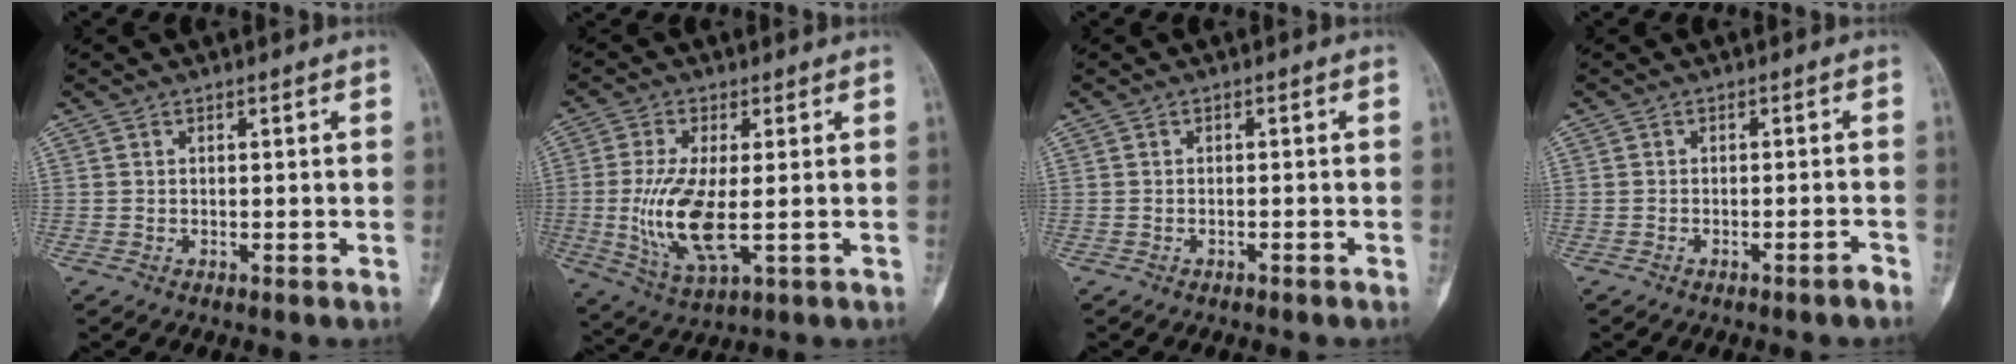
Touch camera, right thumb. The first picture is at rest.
{"total": 11.5, "force": [-1.0, 4.1, 10.7], "torque": [-0.234, -0.017, -0.010]}
{"total": 0.7, "force": [-0.6, 0.1, 0.4], "torque": [-0.014, 0.012, -0.005]}
{"total": 1.6, "force": [-1.3, -0.1, 1.0], "torque": [-0.017, 0.011, -0.019]}